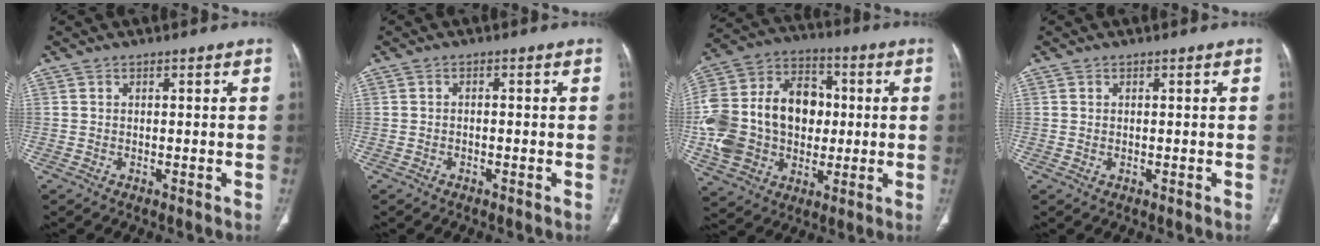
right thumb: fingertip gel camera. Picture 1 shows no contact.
{"total": 0.6, "force": [-0.3, 0.4, 0.4], "torque": [-0.008, 0.005, -0.007]}
{"total": 24.0, "force": [-0.1, 17.8, 16.0], "torque": [-0.311, 0.033, 0.011]}
{"total": 0.0}